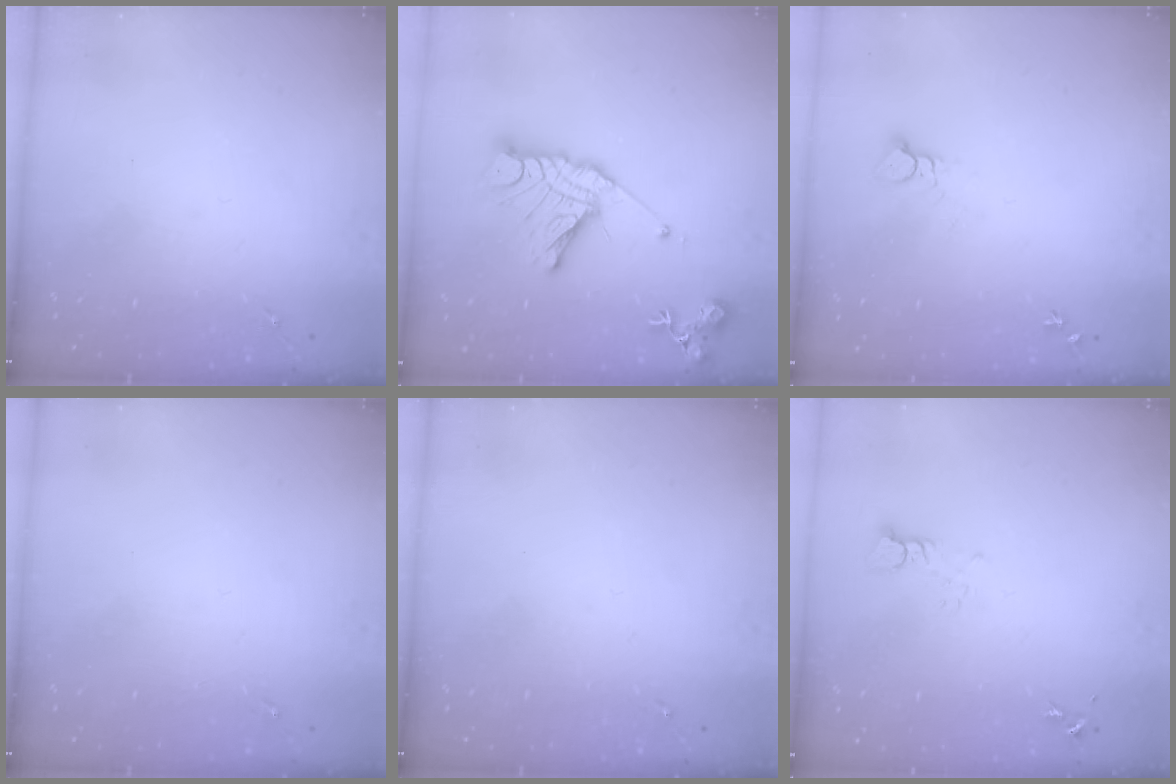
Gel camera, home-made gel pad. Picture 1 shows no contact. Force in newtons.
{"total": 17.0, "press": 16.9, "slide": 1.3}
{"total": 3.7, "press": 3.7, "slide": 0.3}
{"total": 0.0}
{"total": 0.0}
{"total": 3.3, "press": 3.3, "slide": 0.0}